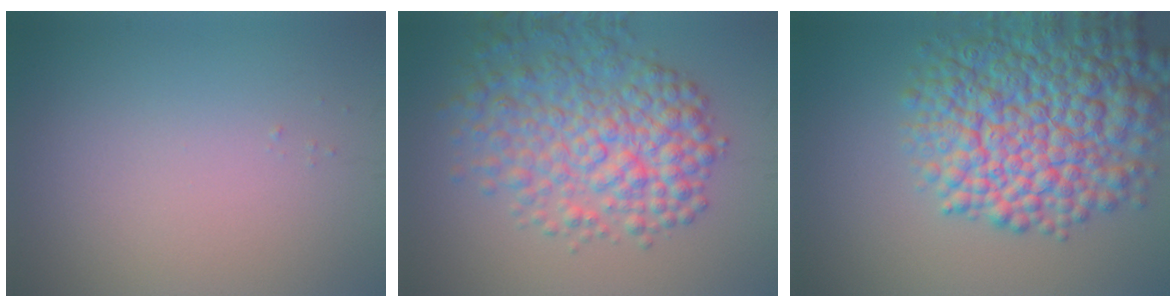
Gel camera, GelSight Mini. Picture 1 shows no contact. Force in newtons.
{"total": 7.8, "press": 7.8, "slide": 0.1}
{"total": 11.9, "press": 11.9, "slide": 0.3}